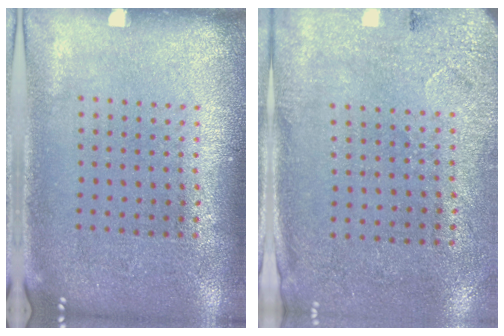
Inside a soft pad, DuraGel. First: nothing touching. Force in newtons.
{"total": 2.6, "press": 2.1, "slide": 1.5}